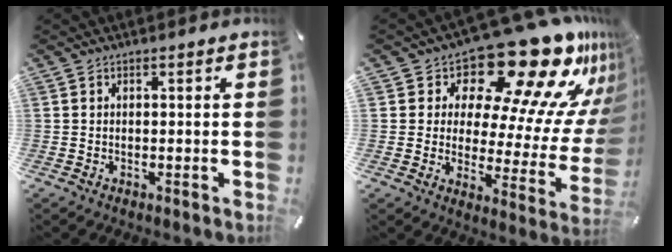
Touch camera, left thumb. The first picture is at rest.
{"total": 23.3, "force": [16.4, 9.8, 13.2], "torque": [-0.163, -0.148, 0.268]}